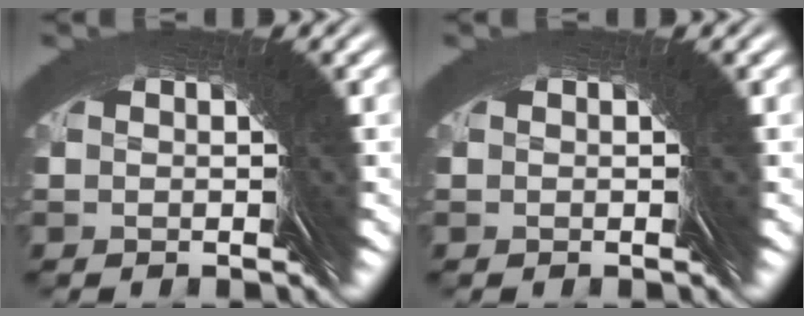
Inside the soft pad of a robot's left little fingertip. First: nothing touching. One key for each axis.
{"total": 0.0}